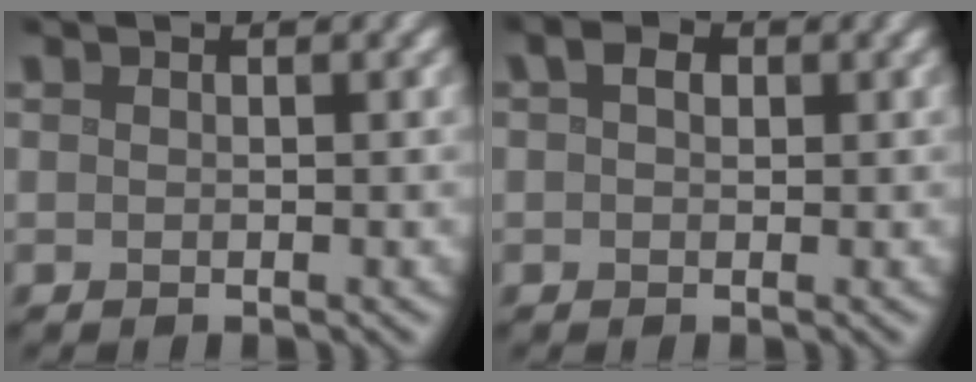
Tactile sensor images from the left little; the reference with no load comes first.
{"total": 1.9, "force": [0.6, 1.2, 1.3], "torque": [-0.020, 0.007, 0.002]}